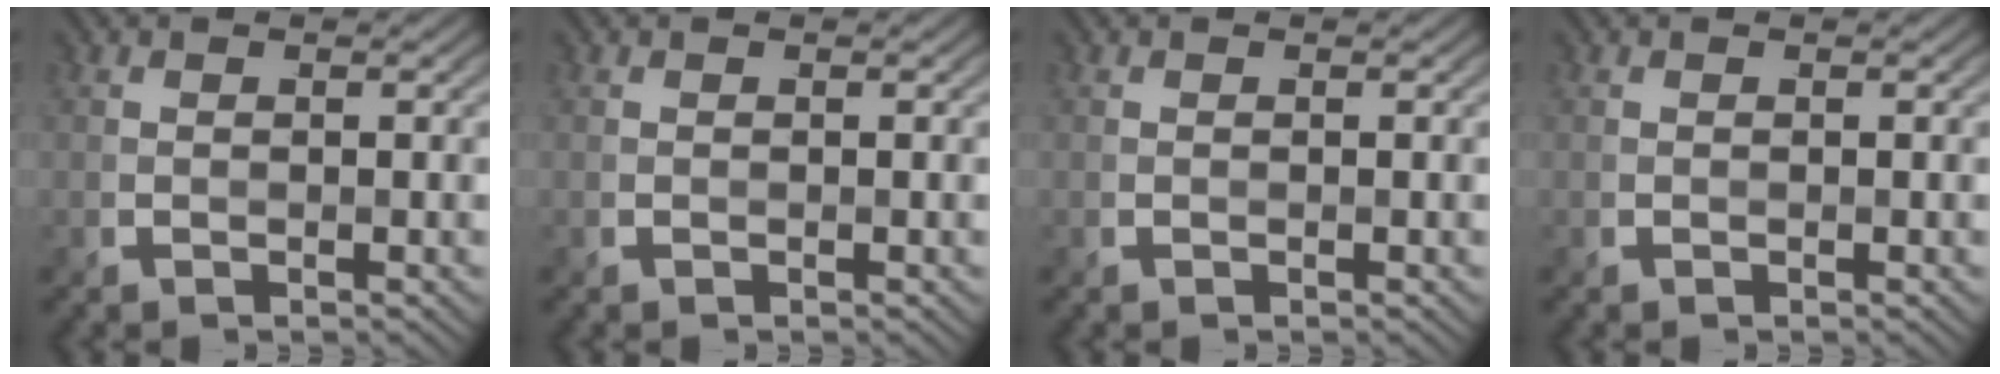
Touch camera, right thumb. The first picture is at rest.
{"total": 0.0}
{"total": 0.0}
{"total": 0.0}